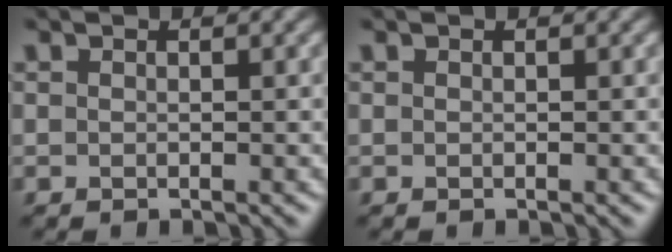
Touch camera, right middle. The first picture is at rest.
{"total": 0.0}